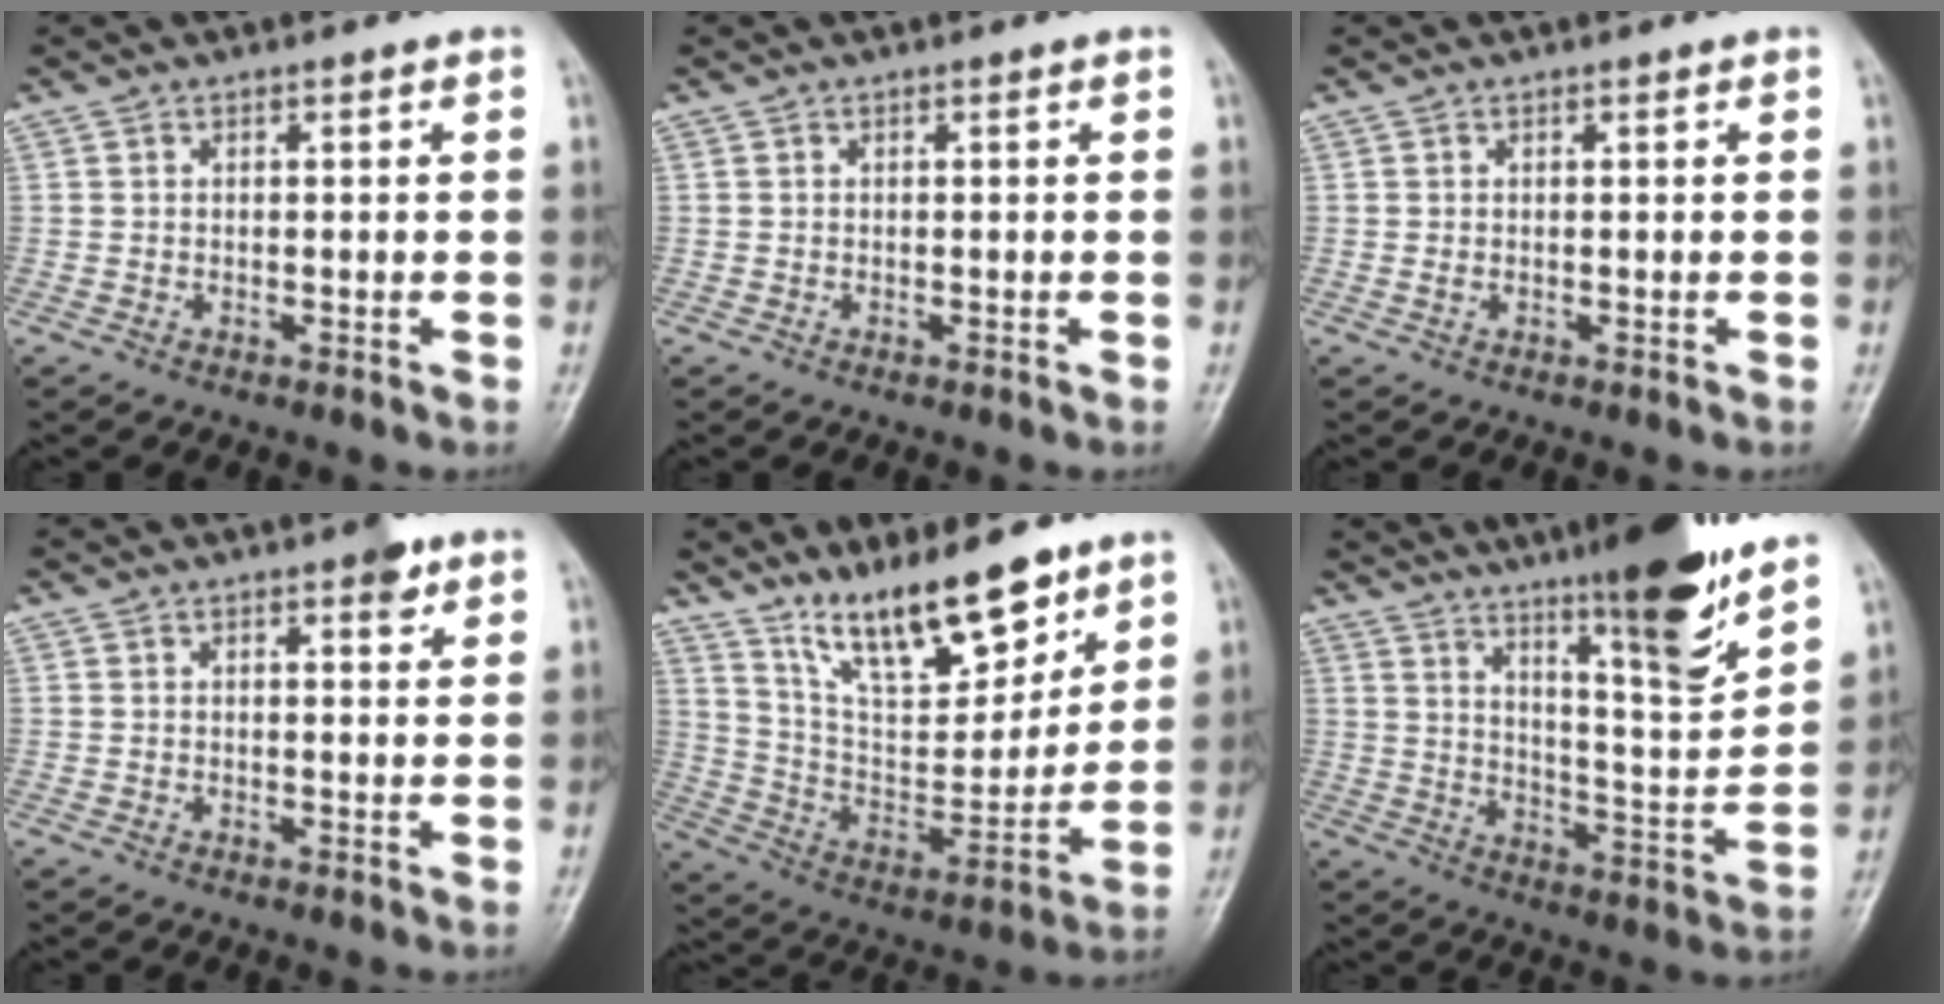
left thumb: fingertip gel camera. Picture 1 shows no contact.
{"total": 0.0}
{"total": 0.8, "force": [0.4, 0.5, 0.5], "torque": [-0.005, -0.001, 0.004]}
{"total": 3.1, "force": [1.9, 1.2, 2.2], "torque": [-0.020, -0.006, 0.022]}
{"total": 18.2, "force": [13.1, 6.2, 11.1], "torque": [-0.134, -0.079, 0.236]}
{"total": 18.6, "force": [12.8, 2.5, 13.2], "torque": [-0.175, -0.079, 0.204]}